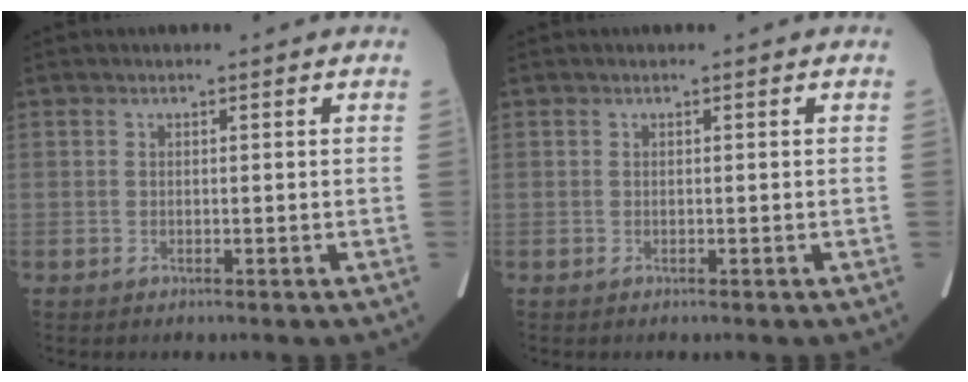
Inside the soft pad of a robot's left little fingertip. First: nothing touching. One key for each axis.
{"total": 0.0}